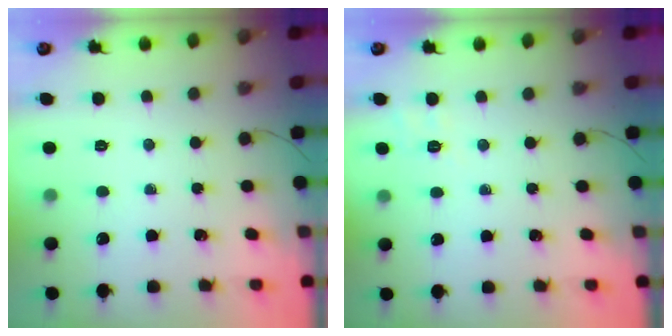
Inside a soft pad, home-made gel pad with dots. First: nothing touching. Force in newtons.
{"total": 2.9, "press": 2.3, "slide": 1.9}